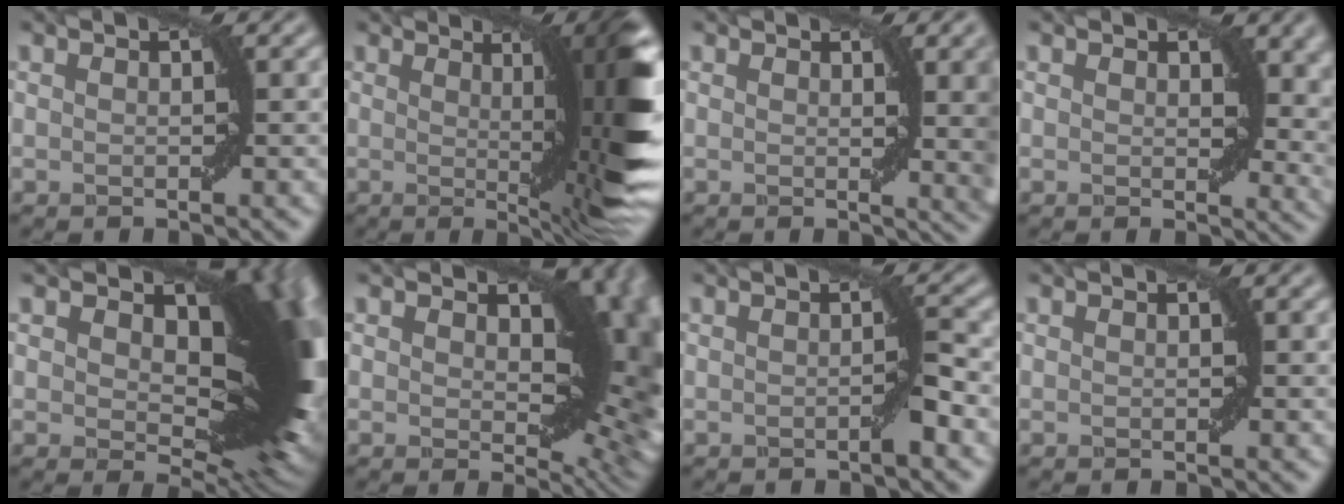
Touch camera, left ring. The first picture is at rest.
{"total": 11.1, "force": [1.2, 2.2, 10.8], "torque": [-0.110, -0.002, 0.020]}
{"total": 7.2, "force": [1.4, 2.5, 6.7], "torque": [-0.050, -0.001, 0.024]}
{"total": 4.3, "force": [1.7, 2.4, 3.0], "torque": [-0.033, -0.012, 0.026]}
{"total": 17.6, "force": [4.1, 9.0, 14.5], "torque": [-0.183, -0.001, 0.074]}
{"total": 13.8, "force": [2.5, 7.7, 11.2], "torque": [-0.131, -0.007, 0.043]}
{"total": 1.6, "force": [-0.4, -0.1, 1.5], "torque": [-0.023, 0.002, -0.008]}
{"total": 0.0}